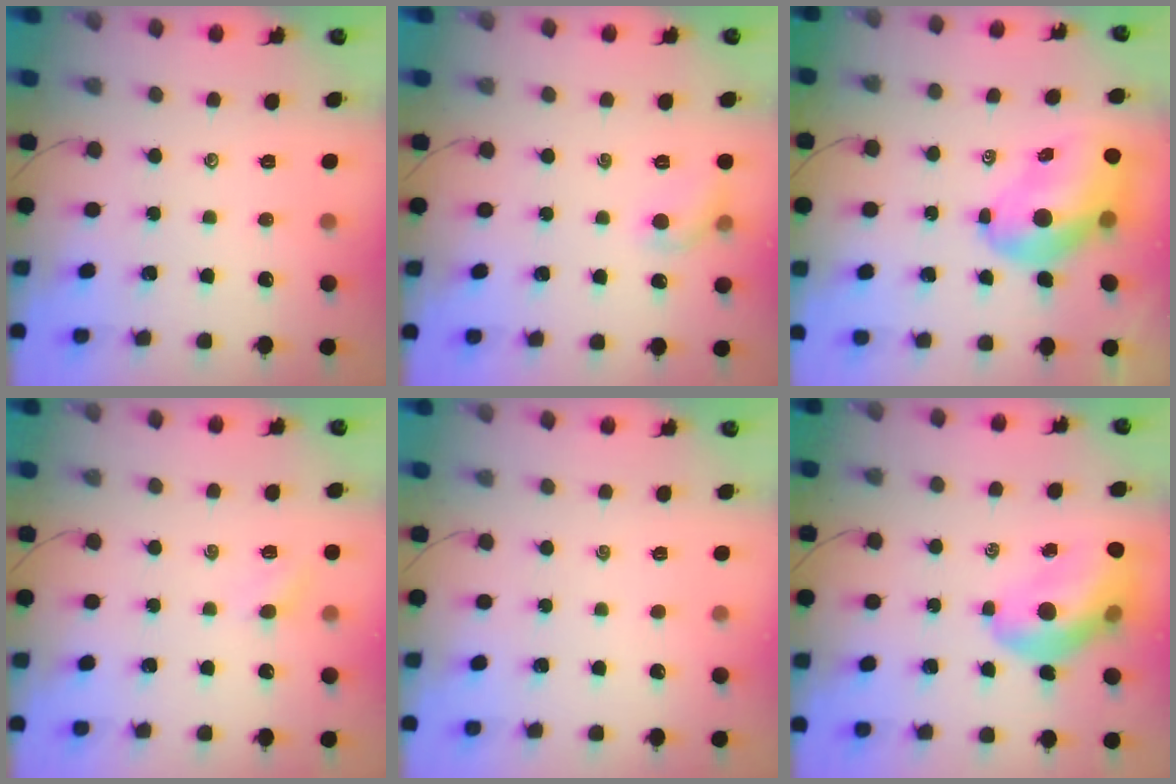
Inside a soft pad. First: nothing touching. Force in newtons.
{"total": 6.2, "press": 6.1, "slide": 1.3}
{"total": 10.7, "press": 10.3, "slide": 3.1}
{"total": 3.1, "press": 2.9, "slide": 1.1}
{"total": 0.0}
{"total": 13.4, "press": 12.9, "slide": 3.8}